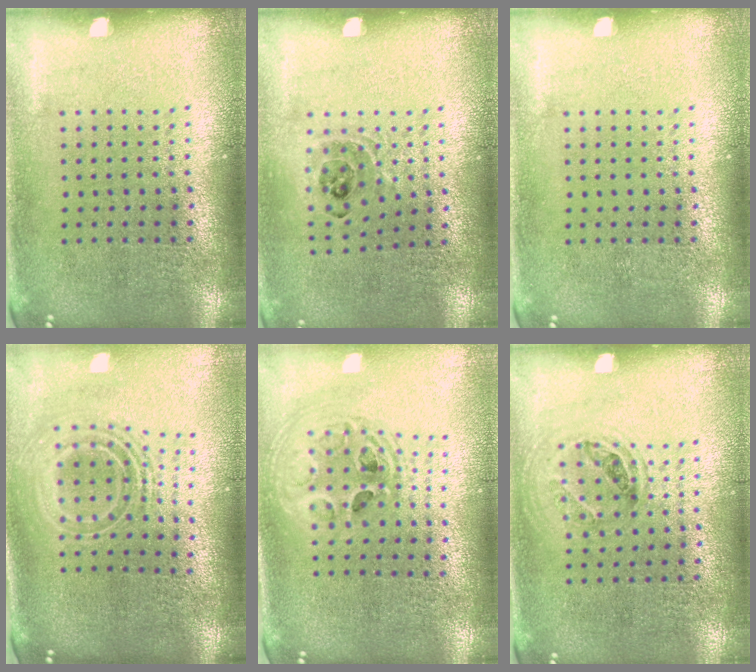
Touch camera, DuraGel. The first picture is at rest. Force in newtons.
{"total": 1.0, "press": 1.0, "slide": 0.1}
{"total": 0.0}
{"total": 2.2, "press": 1.5, "slide": 1.5}
{"total": 2.1, "press": 1.7, "slide": 1.3}
{"total": 0.9, "press": 0.8, "slide": 0.4}